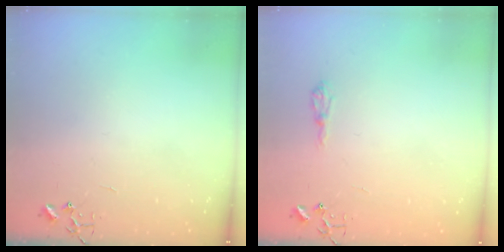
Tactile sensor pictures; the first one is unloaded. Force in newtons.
{"total": 7.2, "press": 7.1, "slide": 0.6}